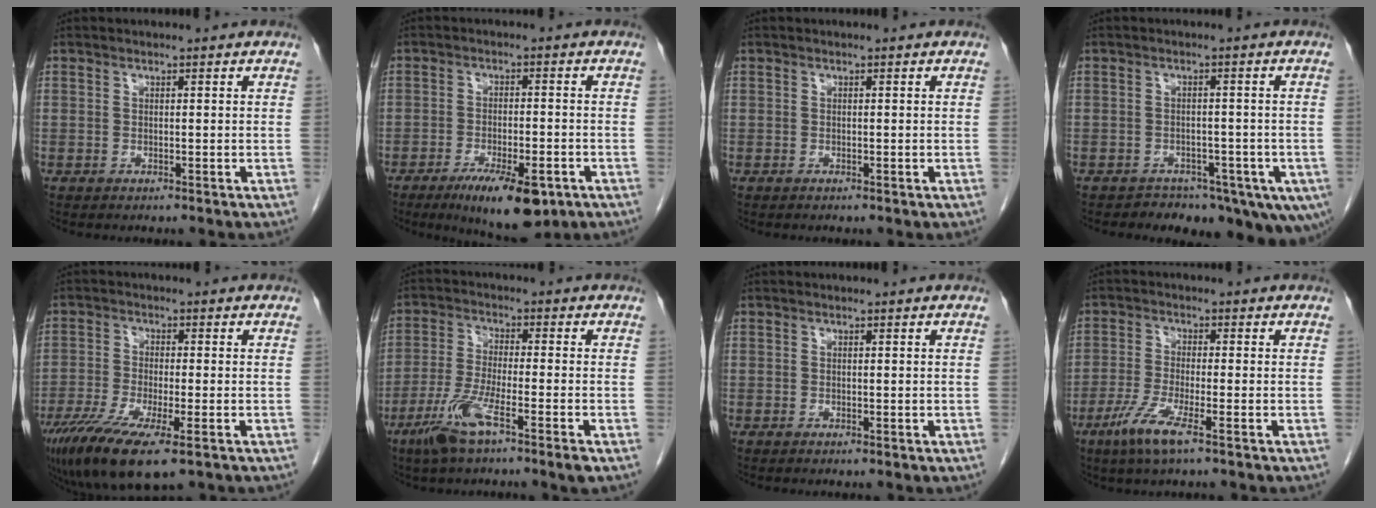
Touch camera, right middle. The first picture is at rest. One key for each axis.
{"total": 10.7, "fx": -6.4, "fy": 3.0, "fz": 8.0, "tx": -0.122, "ty": -0.014, "tz": -0.093}
{"total": 0.0}
{"total": 10.5, "fx": -7.1, "fy": 6.3, "fz": 4.6, "tx": -0.058, "ty": 0.003, "tz": -0.083}
{"total": 11.5, "fx": -6.9, "fy": 2.1, "fz": 8.9, "tx": -0.160, "ty": -0.031, "tz": -0.114}
{"total": 8.4, "fx": -4.7, "fy": 0.2, "fz": 7.0, "tx": -0.144, "ty": -0.014, "tz": -0.090}
{"total": 0.0}
{"total": 6.1, "fx": -3.5, "fy": 0.2, "fz": 5.0, "tx": -0.108, "ty": -0.016, "tz": -0.070}